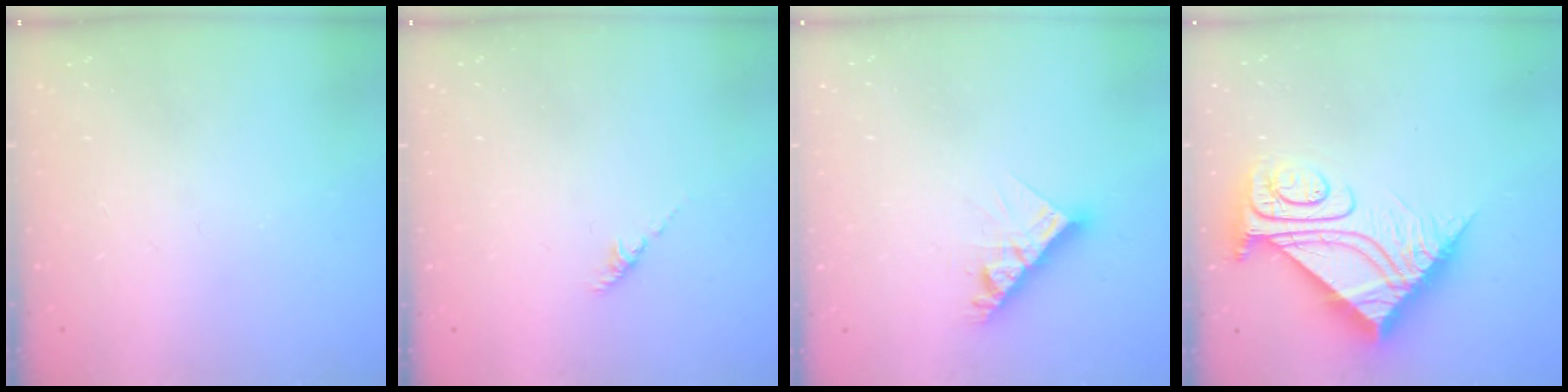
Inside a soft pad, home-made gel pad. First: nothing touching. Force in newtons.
{"total": 1.2, "press": 1.1, "slide": 0.5}
{"total": 8.7, "press": 8.7, "slide": 0.8}
{"total": 13.0, "press": 13.0, "slide": 1.0}